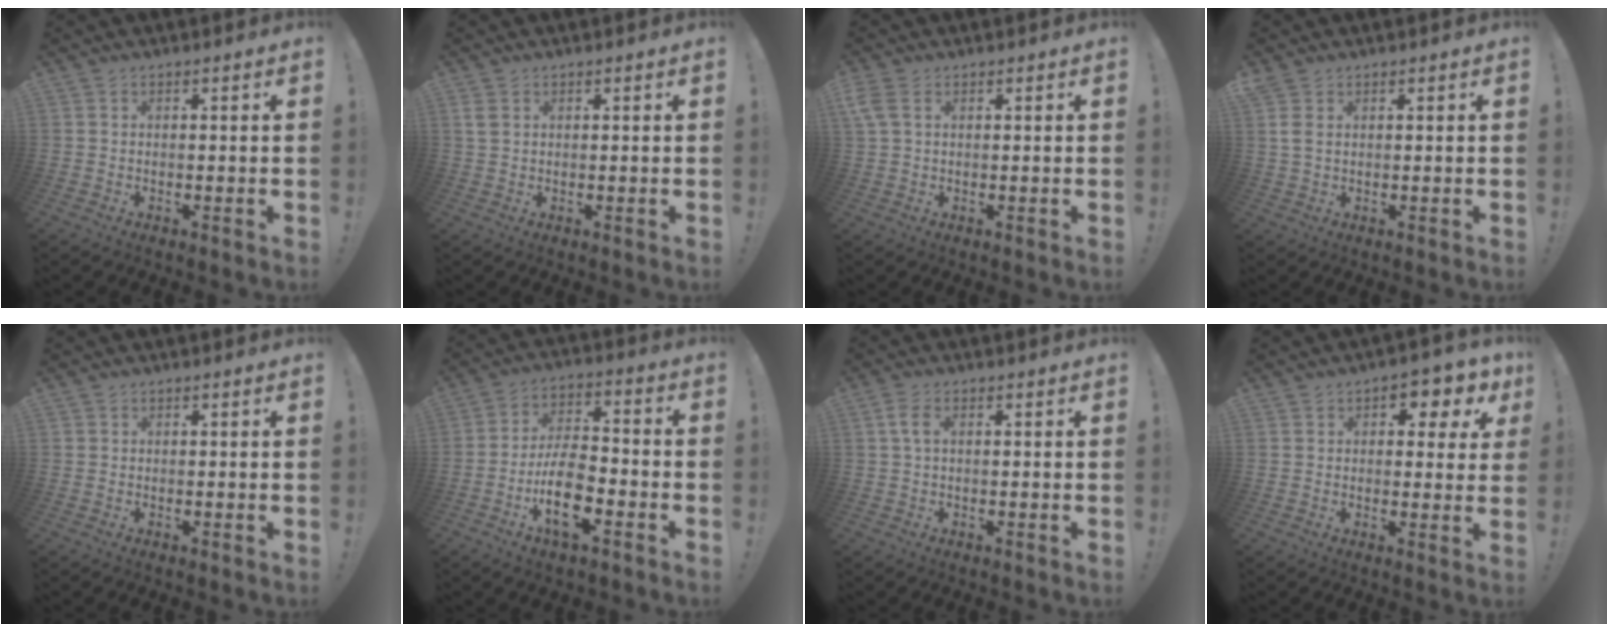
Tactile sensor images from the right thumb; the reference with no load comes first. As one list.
[{"total": 2.7, "force": [1.2, 1.8, 1.7], "torque": [-0.027, -0.001, 0.023]}, {"total": 4.0, "force": [1.5, 2.1, 3.0], "torque": [-0.068, 0.003, 0.031]}, {"total": 3.2, "force": [1.3, 1.8, 2.3], "torque": [-0.048, -0.002, 0.021]}, {"total": 0.5, "force": [0.1, 0.5, 0.1], "torque": [0.000, 0.001, 0.003]}, {"total": 14.4, "force": [-6.5, 6.7, 11.0], "torque": [-0.210, 0.032, -0.107]}, {"total": 3.7, "force": [0.8, 1.8, 3.2], "torque": [-0.071, 0.005, 0.015]}, {"total": 5.6, "force": [2.5, 3.4, 3.7], "torque": [-0.036, -0.015, 0.038]}]